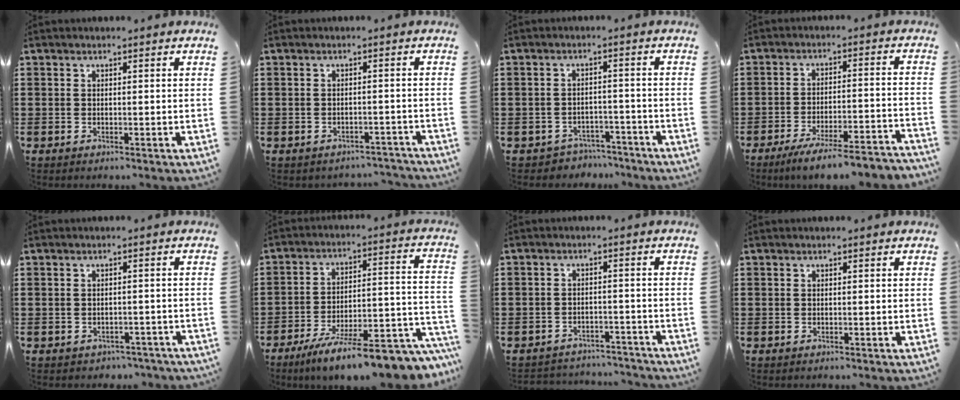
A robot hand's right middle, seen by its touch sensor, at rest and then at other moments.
{"total": 1.8, "force": [-1.8, 0.3, 0.0], "torque": [-0.006, 0.000, -0.040]}
{"total": 3.1, "force": [-3.0, 0.7, -0.3], "torque": [-0.006, 0.002, -0.066]}
{"total": 6.1, "force": [-5.4, -0.3, 2.8], "torque": [-0.047, -0.013, -0.101]}
{"total": 1.5, "force": [-1.4, 0.5, -0.2], "torque": [-0.004, 0.003, -0.033]}
{"total": 12.9, "force": [-9.9, 0.9, 8.2], "torque": [-0.117, 0.022, -0.172]}
{"total": 3.3, "force": [-3.2, 0.6, -0.5], "torque": [0.000, 0.002, -0.072]}
{"total": 0.0}